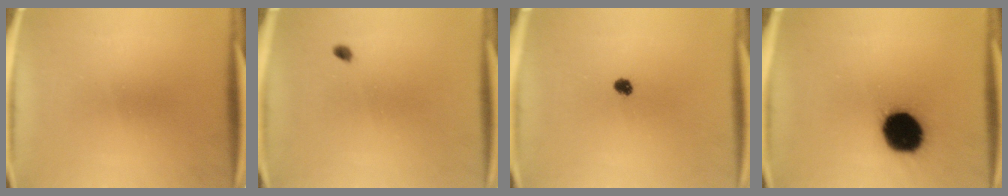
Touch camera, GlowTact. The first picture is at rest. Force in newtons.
{"total": 1.6}
{"total": 1.9}
{"total": 18.1}